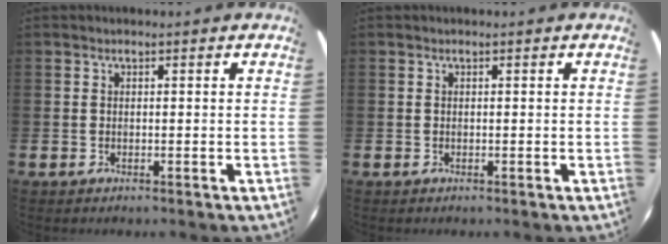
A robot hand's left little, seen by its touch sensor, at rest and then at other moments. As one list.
[{"total": 0.0}]